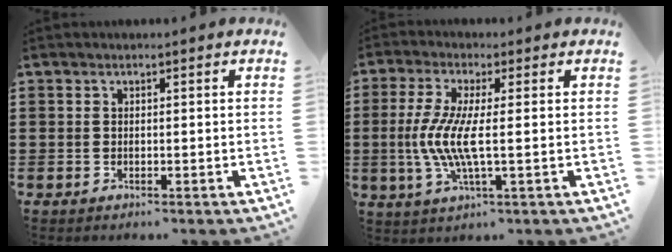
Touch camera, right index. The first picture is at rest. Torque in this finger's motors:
{"motor_torque": [1.70, -0.44, 0.71, 0.21]}